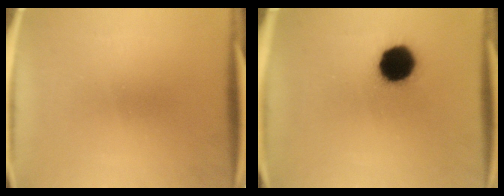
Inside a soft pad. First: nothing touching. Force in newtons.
{"total": 12.6}